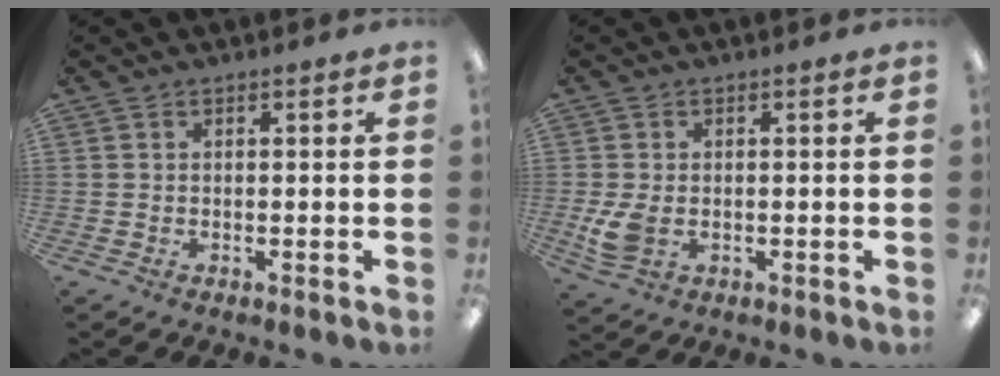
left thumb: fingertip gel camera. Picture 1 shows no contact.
{"total": 5.5, "force": [-0.6, 3.8, 4.0], "torque": [-0.092, -0.007, -0.015]}